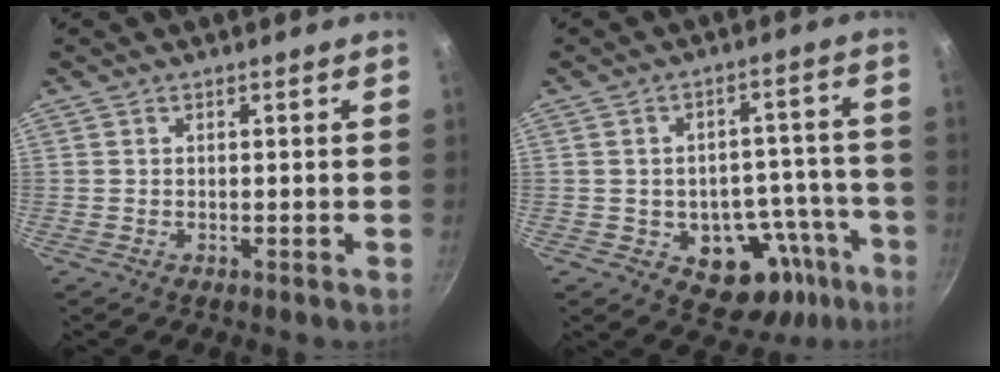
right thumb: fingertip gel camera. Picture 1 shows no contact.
{"total": 14.0, "force": [-6.8, 8.9, 8.4], "torque": [-0.070, 0.058, -0.083]}